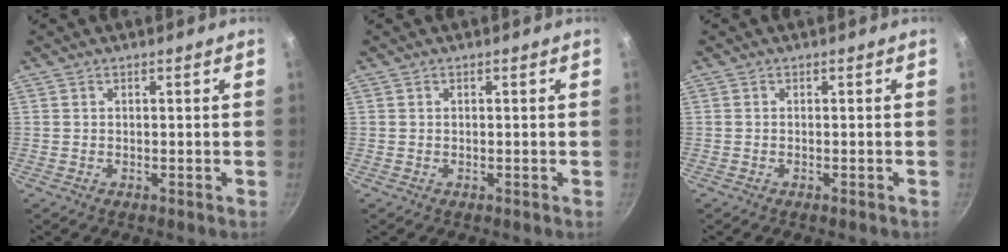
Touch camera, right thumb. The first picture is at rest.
{"total": 0.0}
{"total": 0.5, "force": [-0.4, 0.0, 0.4], "torque": [-0.010, 0.003, -0.008]}